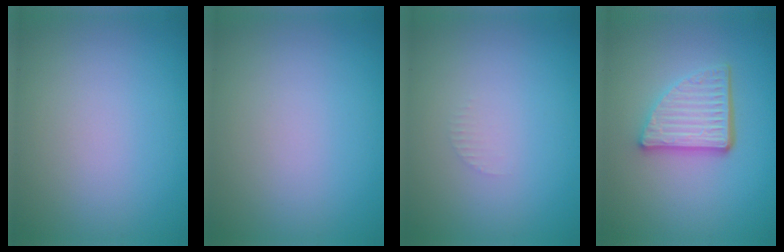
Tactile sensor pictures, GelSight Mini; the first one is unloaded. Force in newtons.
{"total": 0.0}
{"total": 0.7, "press": 0.6, "slide": 0.1}
{"total": 4.7, "press": 3.4, "slide": 3.2}